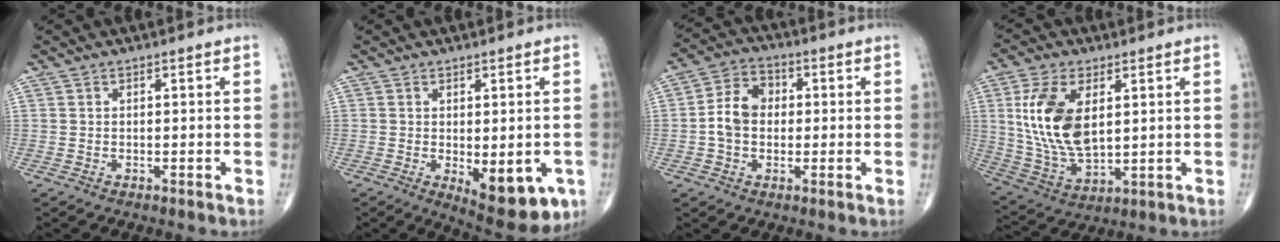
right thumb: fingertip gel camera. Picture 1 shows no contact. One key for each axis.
{"total": 11.5, "fx": -3.7, "fy": 4.9, "fz": 9.7, "tx": -0.111, "ty": -0.012, "tz": -0.038}
{"total": 8.2, "fx": -0.2, "fy": 6.2, "fz": 5.3, "tx": -0.086, "ty": 0.022, "tz": -0.014}
{"total": 15.1, "fx": 3.4, "fy": 8.1, "fz": 12.3, "tx": -0.239, "ty": -0.016, "tz": 0.075}